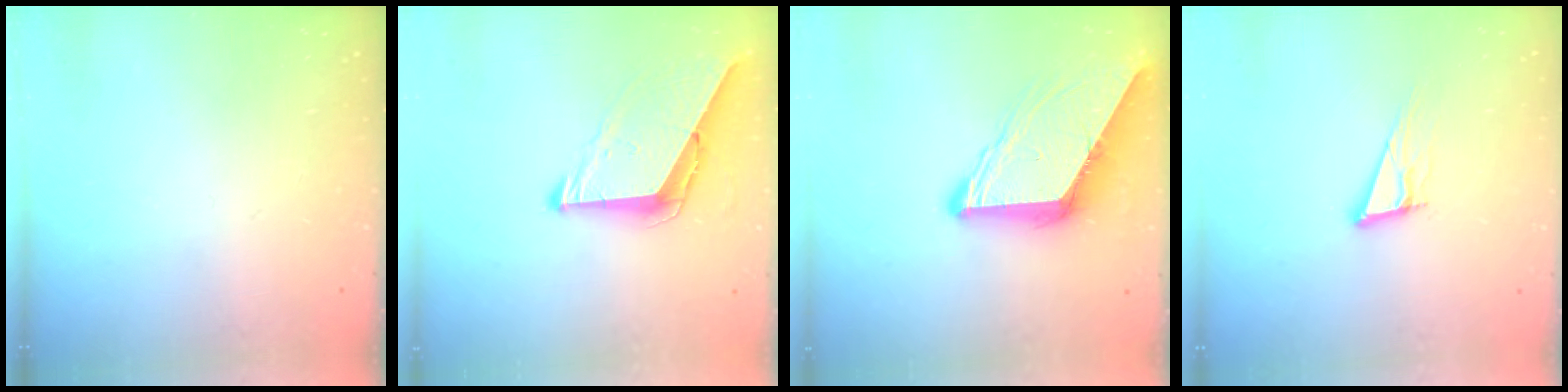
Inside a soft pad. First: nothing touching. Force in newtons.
{"total": 10.0, "press": 9.9, "slide": 1.0}
{"total": 10.3, "press": 10.3, "slide": 1.1}
{"total": 10.8, "press": 10.5, "slide": 2.6}